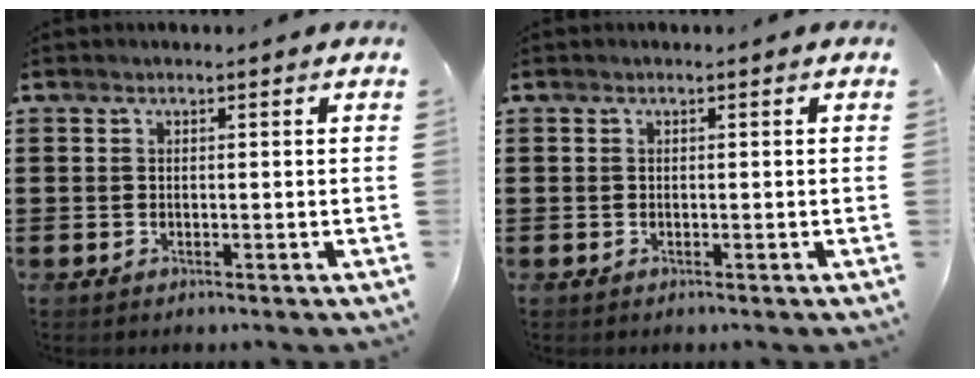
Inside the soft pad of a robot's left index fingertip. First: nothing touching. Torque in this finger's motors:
{"motor_torque": [0.01, 0.01, 0.00, 0.00]}